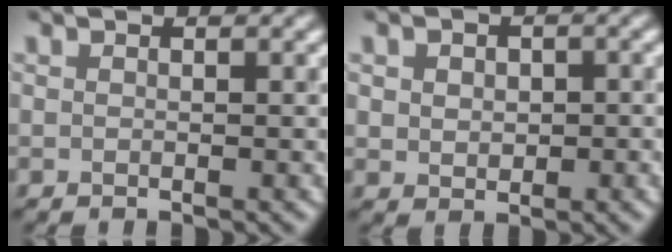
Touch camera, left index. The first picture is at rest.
{"total": 2.5, "force": [0.5, 2.1, 1.2], "torque": [-0.013, 0.019, 0.007]}